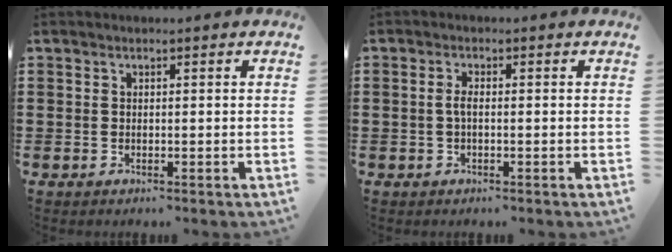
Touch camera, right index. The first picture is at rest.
{"total": 1.8, "force": [-0.4, 0.5, 1.7], "torque": [-0.046, -0.005, -0.012]}